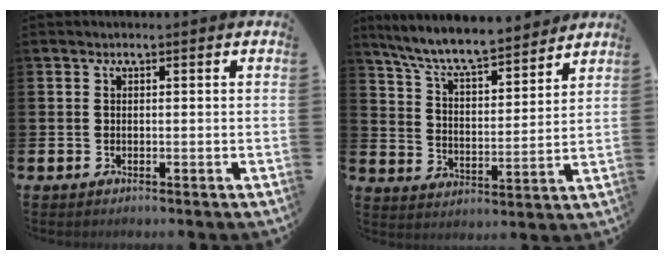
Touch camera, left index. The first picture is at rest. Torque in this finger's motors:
{"motor_torque": [0.22, -0.28, 0.96, 0.21]}